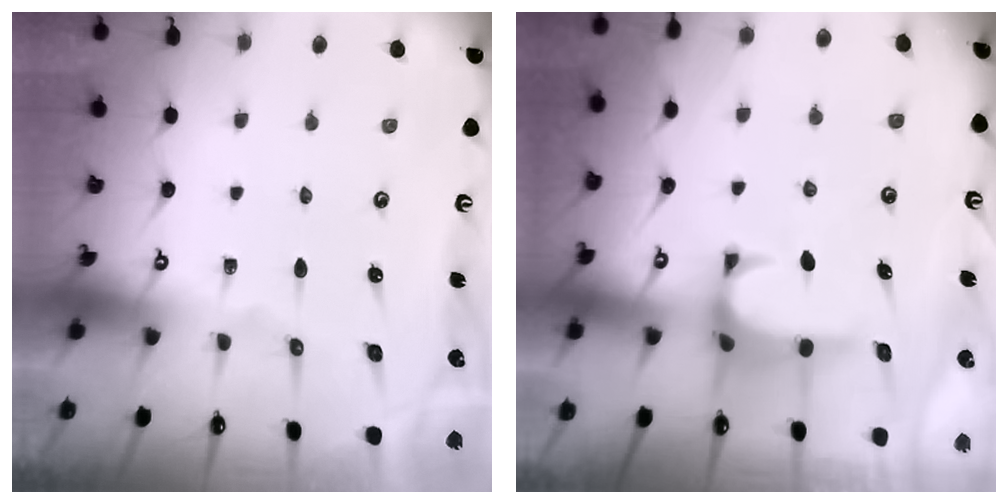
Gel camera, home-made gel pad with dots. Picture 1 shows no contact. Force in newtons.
{"total": 0.7, "press": 0.0, "slide": 0.7}